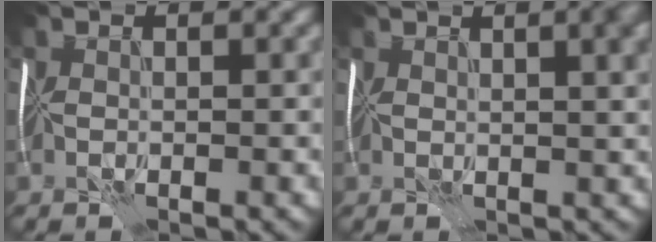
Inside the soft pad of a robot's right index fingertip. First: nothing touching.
{"total": 6.8, "force": [3.2, 2.8, 5.3], "torque": [-0.032, 0.028, 0.026]}